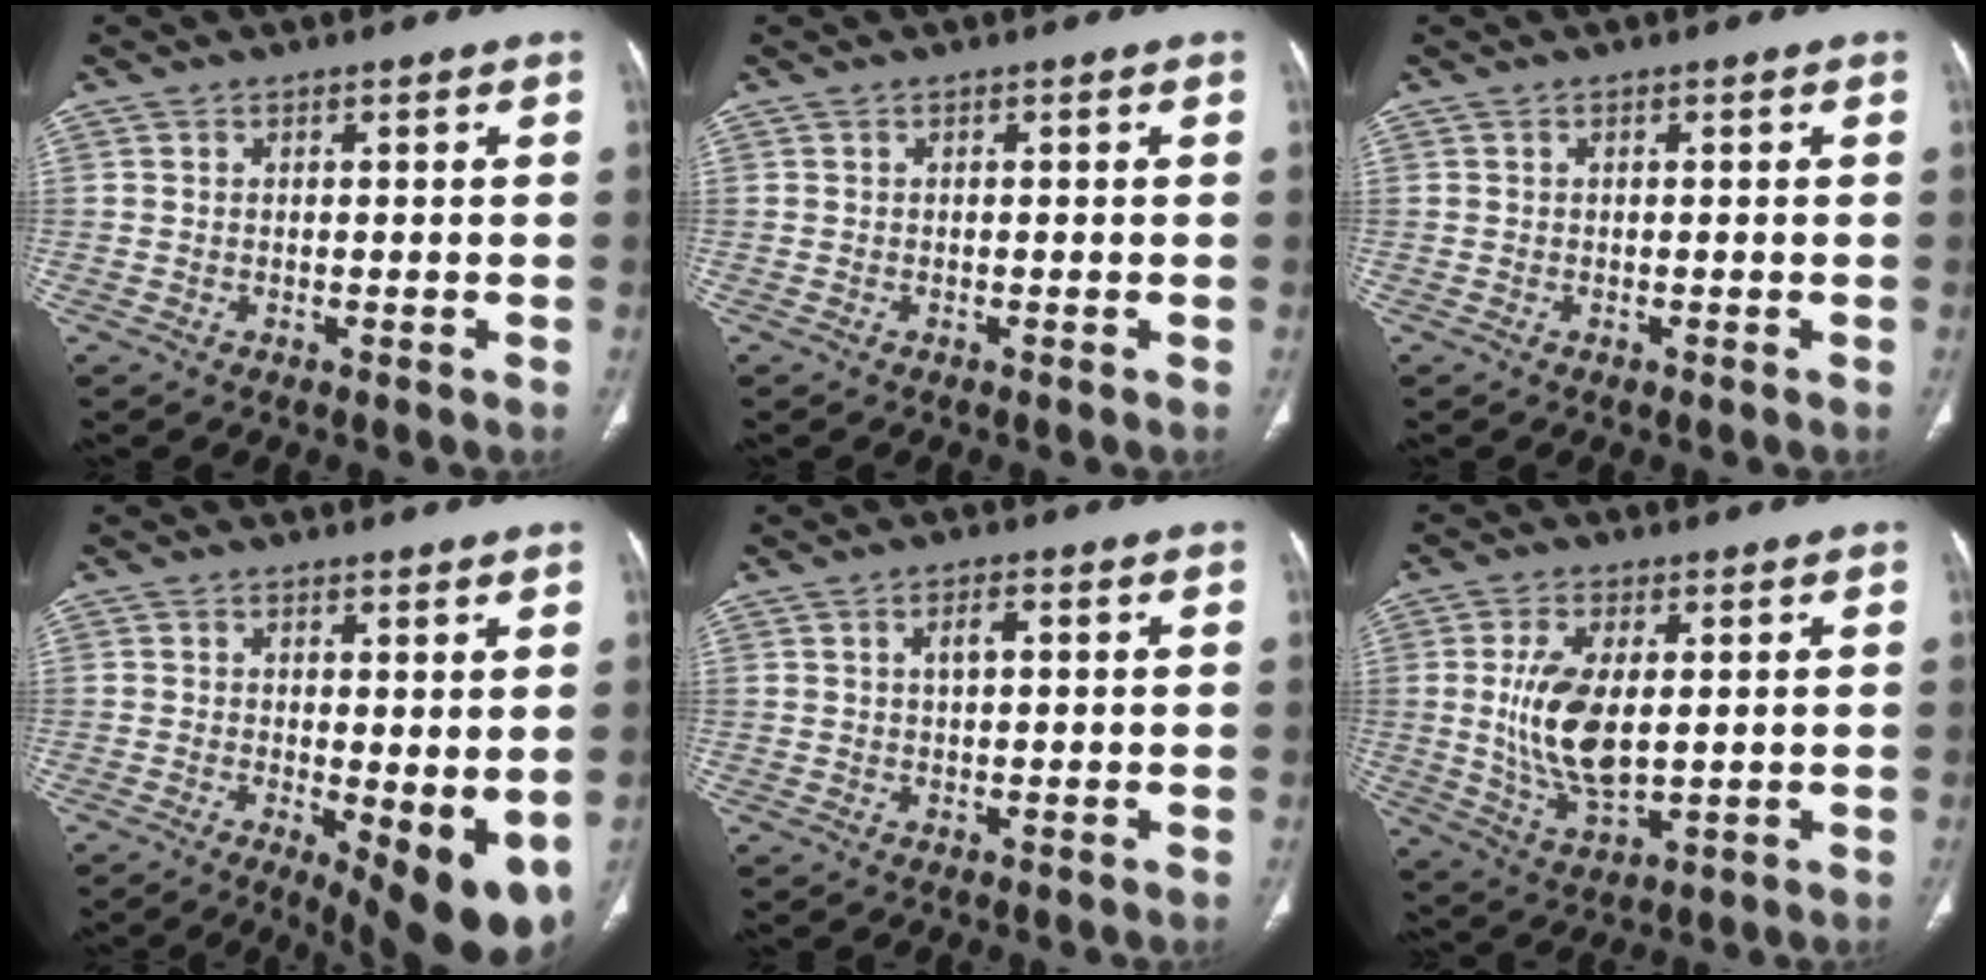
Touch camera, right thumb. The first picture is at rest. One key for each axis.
{"total": 0.0}
{"total": 0.0}
{"total": 10.6, "fx": -1.6, "fy": 3.6, "fz": 9.8, "tx": -0.129, "ty": -0.025, "tz": -0.011}
{"total": 2.7, "fx": 0.7, "fy": 1.2, "fz": 2.3, "tx": -0.041, "ty": 0.003, "tz": 0.014}
{"total": 11.8, "fx": 1.1, "fy": 5.8, "fz": 10.2, "tx": -0.203, "ty": -0.018, "tz": 0.031}